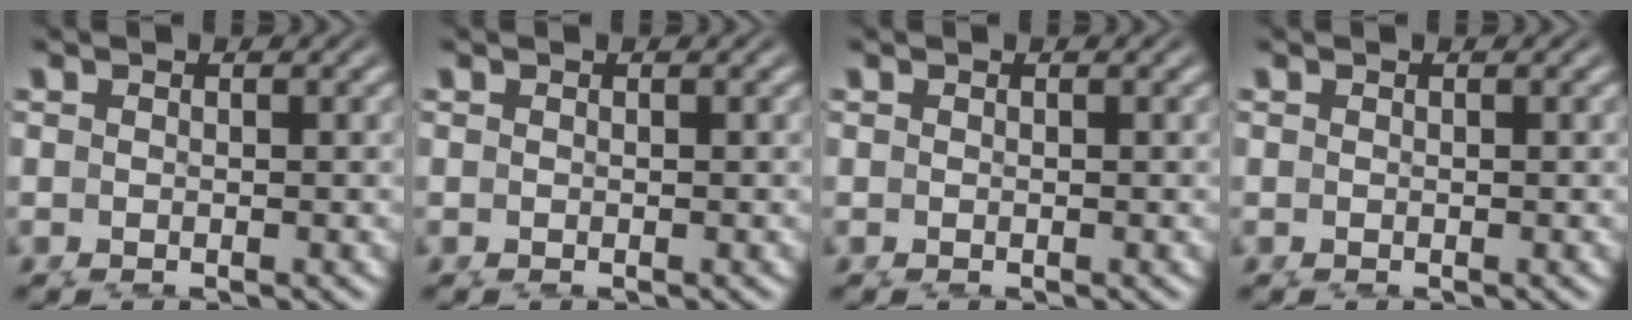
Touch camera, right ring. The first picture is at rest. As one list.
[{"total": 0.0}, {"total": 0.0}, {"total": 0.0}]